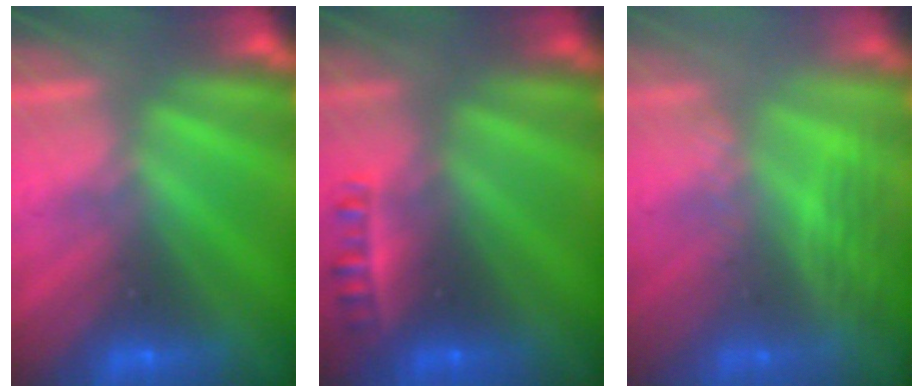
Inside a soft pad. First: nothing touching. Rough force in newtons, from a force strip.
{"total": 2.3}
{"total": 2.7}